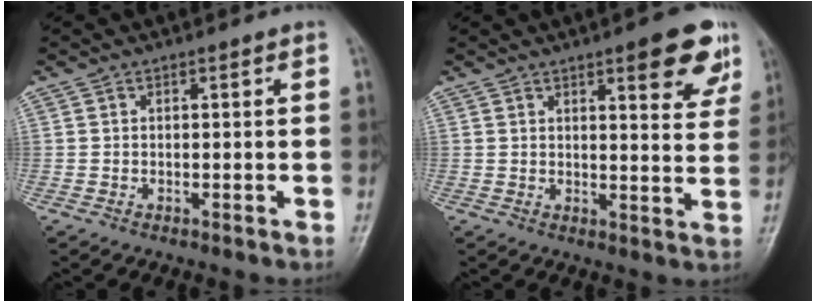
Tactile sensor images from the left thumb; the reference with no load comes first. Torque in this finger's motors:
{"motor_torque": [1.33, 1.02, 1.13, -0.51, 0.04]}